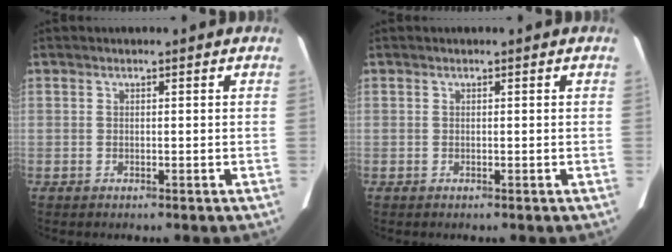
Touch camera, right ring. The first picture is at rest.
{"total": 0.0}